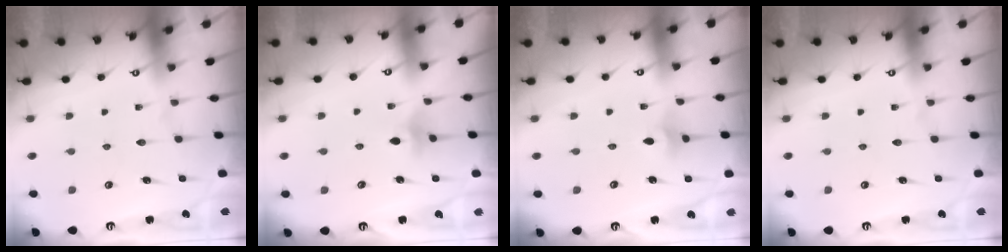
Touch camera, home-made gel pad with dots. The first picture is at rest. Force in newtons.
{"total": 5.0, "press": 5.0, "slide": 0.7}
{"total": 2.8, "press": 2.8, "slide": 0.6}
{"total": 0.0}